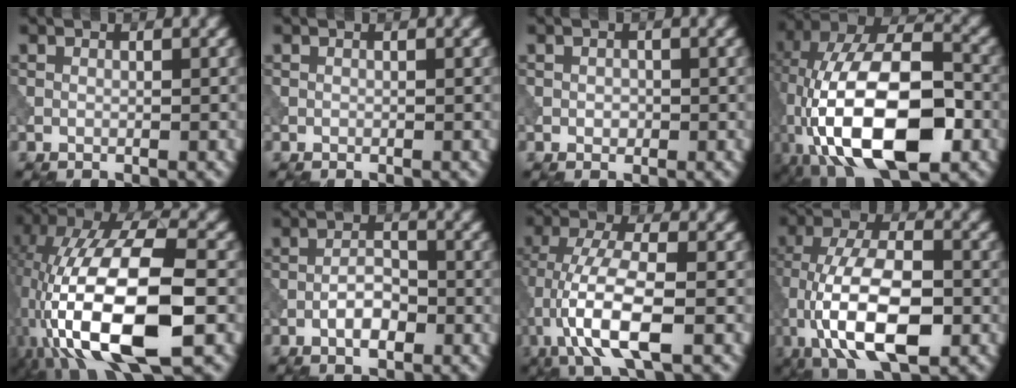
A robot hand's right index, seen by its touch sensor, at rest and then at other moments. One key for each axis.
{"total": 0.0}
{"total": 0.7, "fx": -0.1, "fy": 0.6, "fz": 0.5, "tx": -0.006, "ty": -0.003, "tz": -0.002}
{"total": 16.1, "fx": -4.1, "fy": 8.3, "fz": 13.2, "tx": -0.237, "ty": 0.011, "tz": -0.078}
{"total": 15.7, "fx": -4.1, "fy": 6.9, "fz": 13.5, "tx": -0.258, "ty": 0.001, "tz": -0.072}
{"total": 3.0, "fx": -1.2, "fy": 1.3, "fz": 2.4, "tx": -0.041, "ty": 0.004, "tz": -0.026}
{"total": 8.7, "fx": -2.8, "fy": 2.6, "fz": 7.8, "tx": -0.155, "ty": 0.008, "tz": -0.059}
{"total": 11.6, "fx": -3.3, "fy": 5.2, "fz": 9.9, "tx": -0.180, "ty": 0.004, "tz": -0.065}